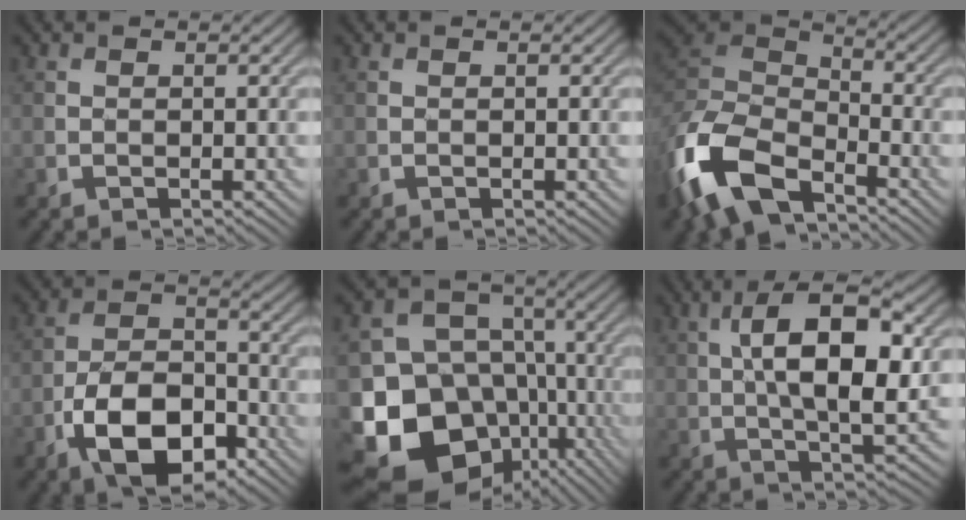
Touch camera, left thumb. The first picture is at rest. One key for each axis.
{"total": 0.0}
{"total": 13.8, "fx": -8.1, "fy": 7.1, "fz": 8.7, "tx": -0.217, "ty": -0.020, "tz": -0.168}
{"total": 11.3, "fx": -5.3, "fy": 6.2, "fz": 7.9, "tx": -0.159, "ty": -0.004, "tz": -0.102}
{"total": 18.4, "fx": -7.2, "fy": 14.6, "fz": 8.6, "tx": -0.214, "ty": -0.030, "tz": -0.098}
{"total": 11.8, "fx": 2.0, "fy": 4.8, "fz": 10.5, "tx": -0.177, "ty": 0.003, "tz": 0.035}